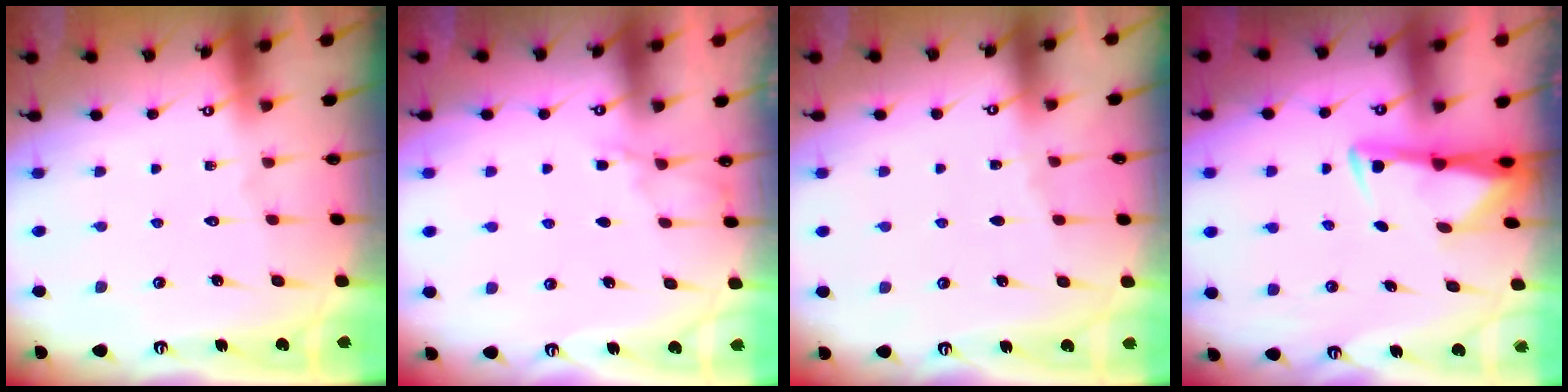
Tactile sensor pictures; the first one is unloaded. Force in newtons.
{"total": 3.3, "press": 3.3, "slide": 0.4}
{"total": 2.5, "press": 2.5, "slide": 0.4}
{"total": 3.1, "press": 3.0, "slide": 0.6}